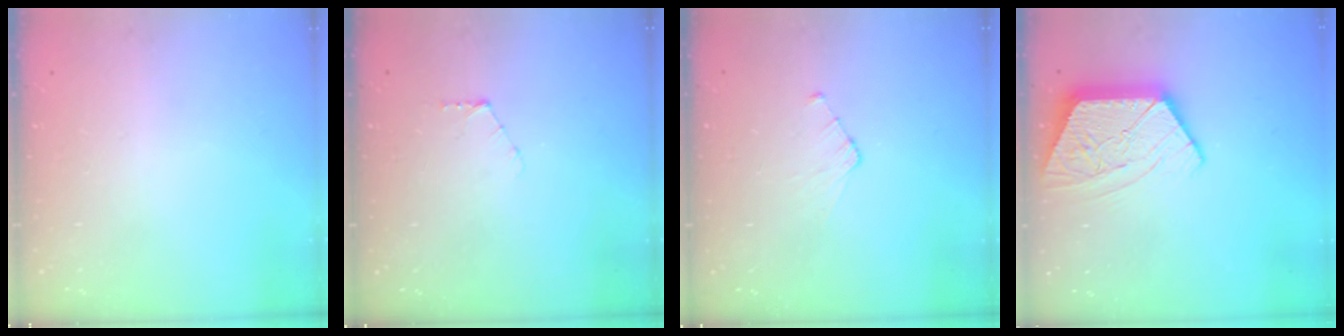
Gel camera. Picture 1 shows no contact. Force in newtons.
{"total": 3.1, "press": 3.1, "slide": 0.4}
{"total": 4.1, "press": 4.1, "slide": 0.4}
{"total": 12.5, "press": 12.5, "slide": 0.7}